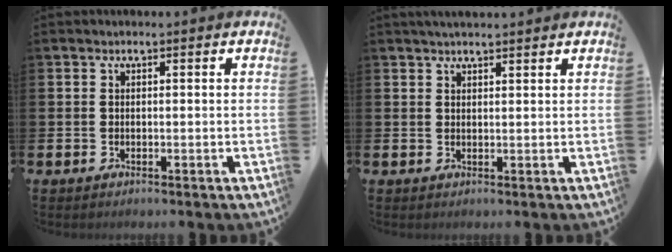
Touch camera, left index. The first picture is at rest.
{"total": 2.0, "force": [1.9, 0.2, 0.6], "torque": [-0.008, -0.006, 0.034]}